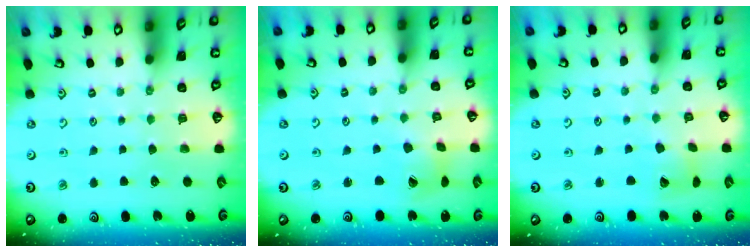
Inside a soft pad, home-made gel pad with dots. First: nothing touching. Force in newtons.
{"total": 4.9, "press": 4.9, "slide": 0.4}
{"total": 6.1, "press": 6.0, "slide": 0.8}